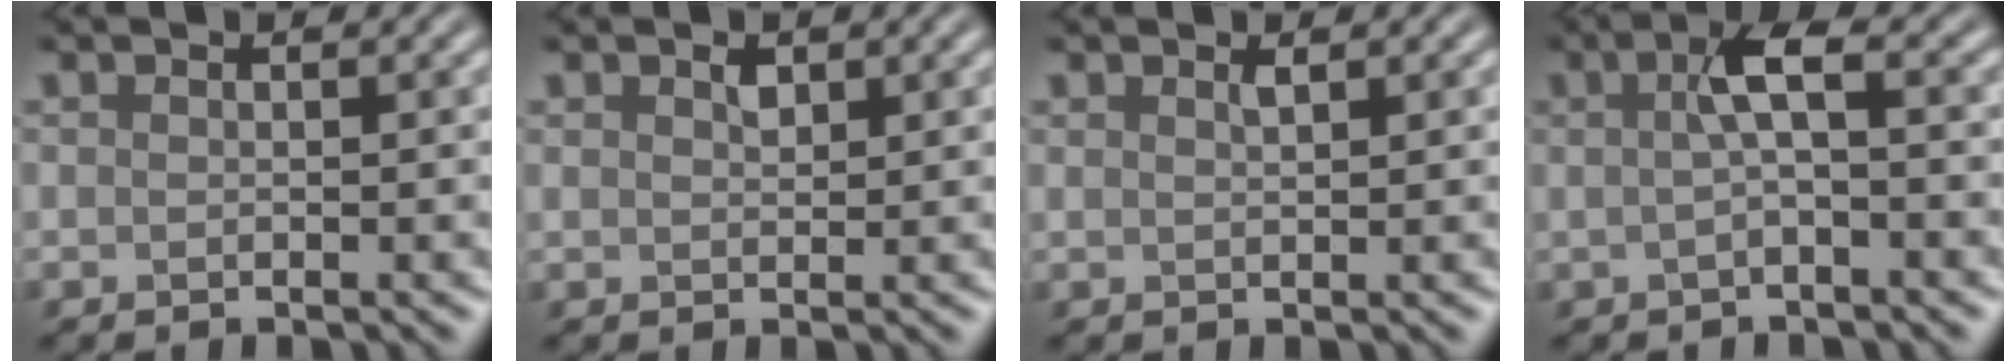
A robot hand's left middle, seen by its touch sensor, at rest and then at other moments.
{"total": 1.0, "force": [0.5, -0.5, -0.8], "torque": [-0.008, 0.009, 0.027]}
{"total": 0.6, "force": [0.6, -0.1, 0.0], "torque": [-0.008, 0.008, 0.016]}
{"total": 1.7, "force": [0.1, -0.2, 1.7], "torque": [-0.054, 0.015, 0.016]}